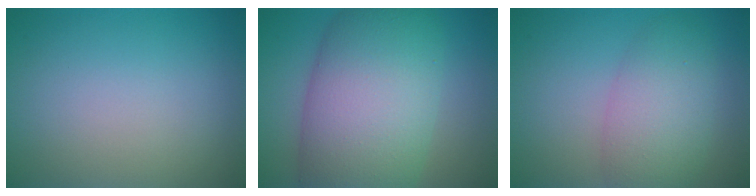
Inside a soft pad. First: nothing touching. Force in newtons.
{"total": 13.4, "press": 13.4, "slide": 0.7}
{"total": 5.3, "press": 5.3, "slide": 0.1}